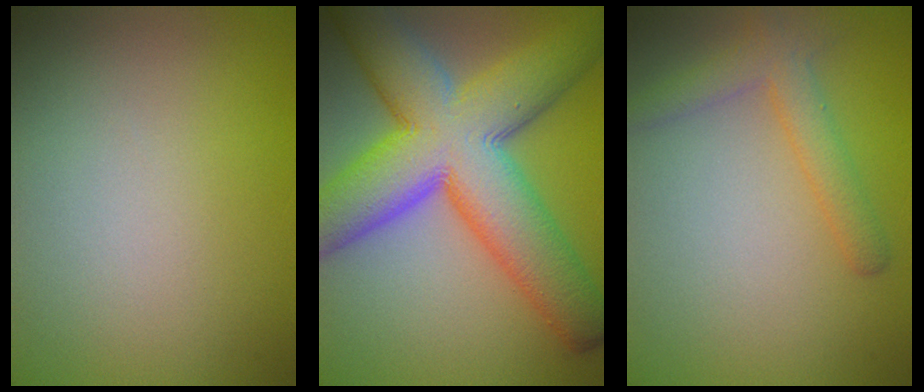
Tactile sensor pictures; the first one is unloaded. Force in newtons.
{"total": 14.1, "press": 14.1, "slide": 0.4}
{"total": 2.7, "press": 2.7, "slide": 0.1}